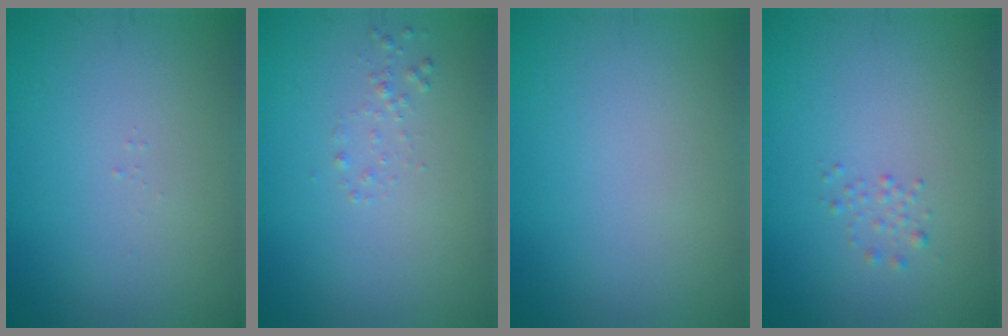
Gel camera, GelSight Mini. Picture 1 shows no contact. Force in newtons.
{"total": 0.7, "press": 0.7, "slide": 0.0}
{"total": 0.0}
{"total": 0.8, "press": 0.8, "slide": 0.0}